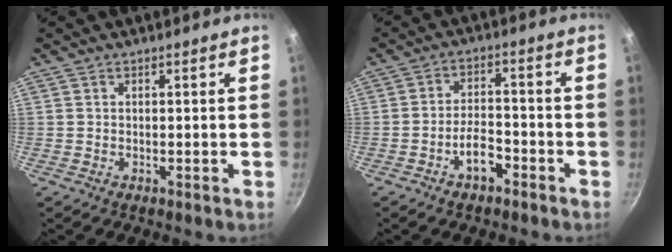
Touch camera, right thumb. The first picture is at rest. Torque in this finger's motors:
{"motor_torque": [-0.08, 0.11, -0.08, -0.03, 0.11]}